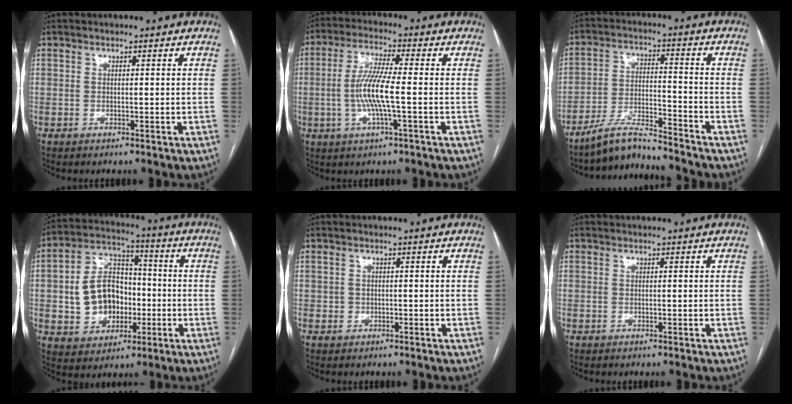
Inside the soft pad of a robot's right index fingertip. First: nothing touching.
{"total": 8.4, "force": [-1.2, 0.4, 8.3], "torque": [-0.171, 0.000, -0.027]}
{"total": 8.1, "force": [-7.7, 0.0, 2.4], "torque": [-0.046, -0.003, -0.138]}
{"total": 12.1, "force": [-1.3, 9.1, 7.9], "torque": [-0.157, 0.030, -0.013]}
{"total": 0.8, "force": [-0.2, 0.8, 0.1], "torque": [0.000, 0.005, -0.004]}
{"total": 0.0}